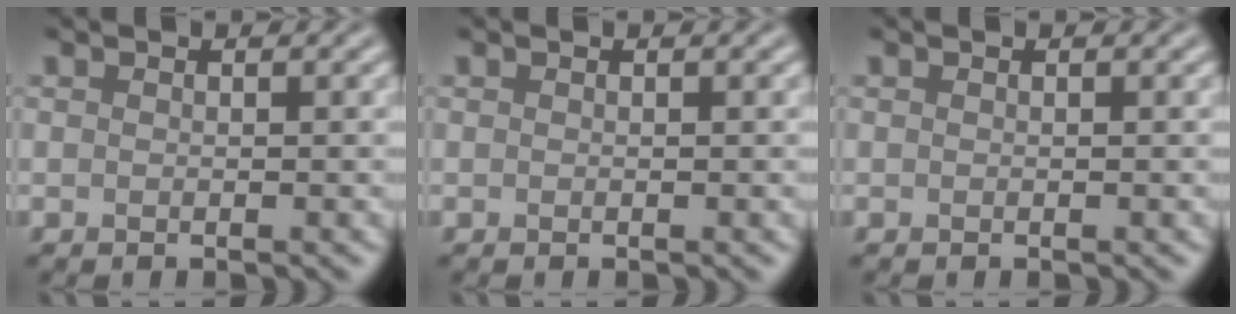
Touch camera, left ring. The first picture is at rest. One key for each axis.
{"total": 0.0}
{"total": 0.0}